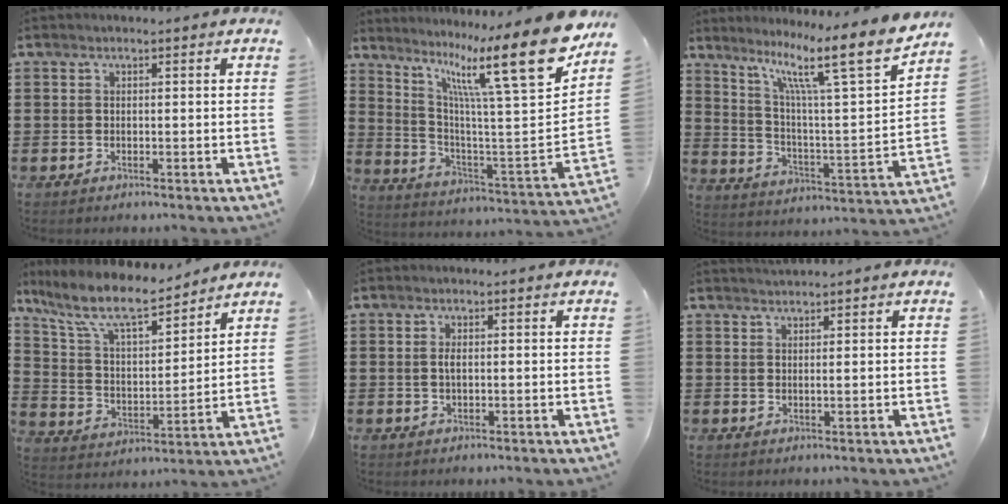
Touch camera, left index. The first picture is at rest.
{"total": 18.2, "force": [12.0, 2.1, 13.6], "torque": [-0.242, -0.081, 0.184]}
{"total": 12.9, "force": [9.1, 0.9, 9.1], "torque": [-0.173, -0.066, 0.135]}
{"total": 9.6, "force": [7.9, 1.9, 5.1], "torque": [-0.133, -0.041, 0.135]}
{"total": 1.3, "force": [0.1, 0.5, 1.2], "torque": [-0.025, 0.002, 0.001]}
{"total": 1.3, "force": [1.1, 0.0, 0.5], "torque": [-0.011, 0.001, 0.022]}